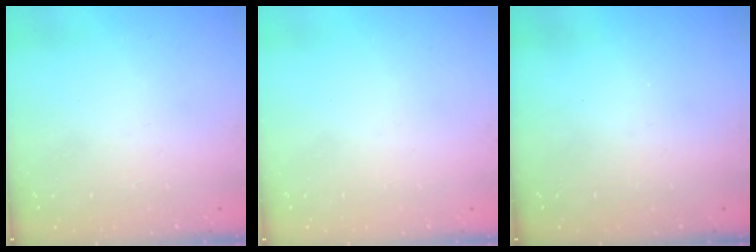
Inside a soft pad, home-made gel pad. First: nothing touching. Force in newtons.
{"total": 0.0}
{"total": 0.0}